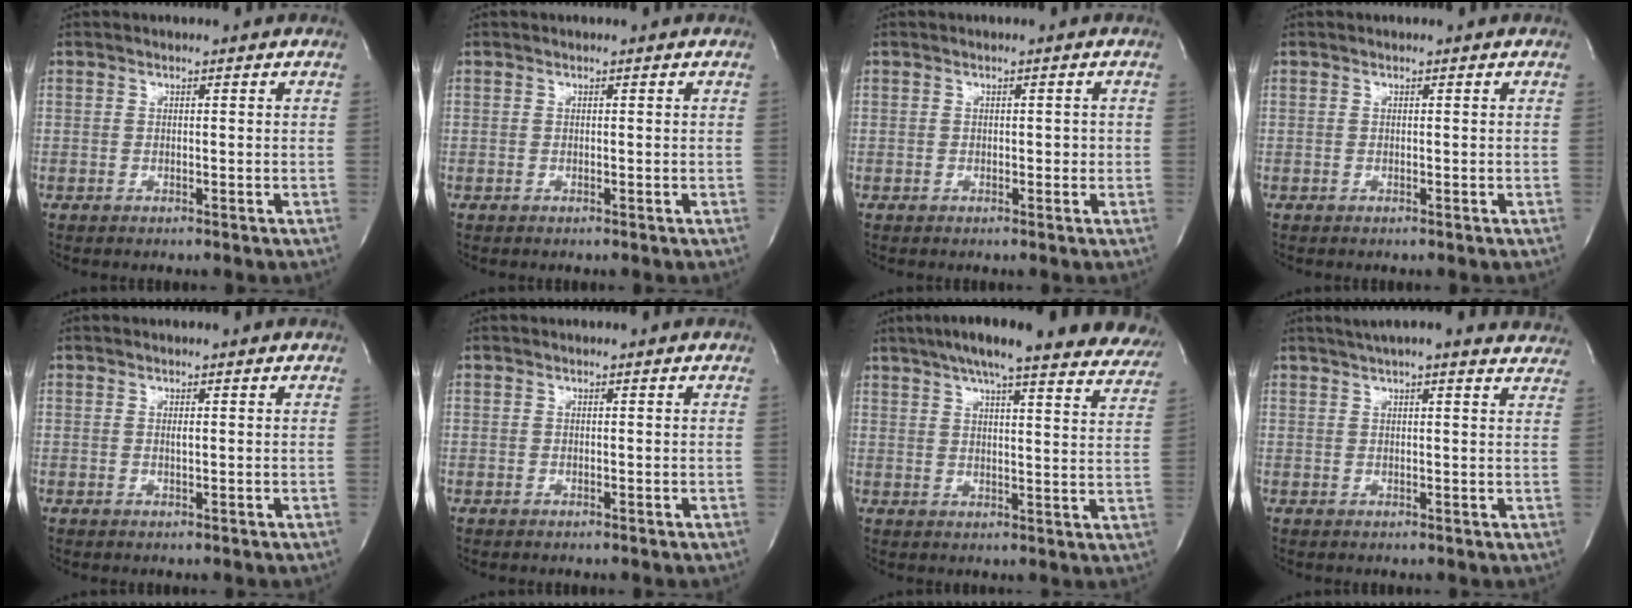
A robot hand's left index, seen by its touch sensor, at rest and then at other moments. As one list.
[{"total": 0.0}, {"total": 1.2, "force": [-0.1, 0.8, 0.9], "torque": [-0.011, 0.003, -0.001]}, {"total": 0.0}, {"total": 0.5, "force": [0.1, 0.0, 0.5], "torque": [-0.016, -0.003, 0.004]}, {"total": 0.0}, {"total": 26.5, "force": [22.6, 4.0, 13.3], "torque": [-0.202, -0.008, 0.269]}, {"total": 14.7, "force": [13.5, 1.4, 5.7], "torque": [-0.080, 0.014, 0.159]}]